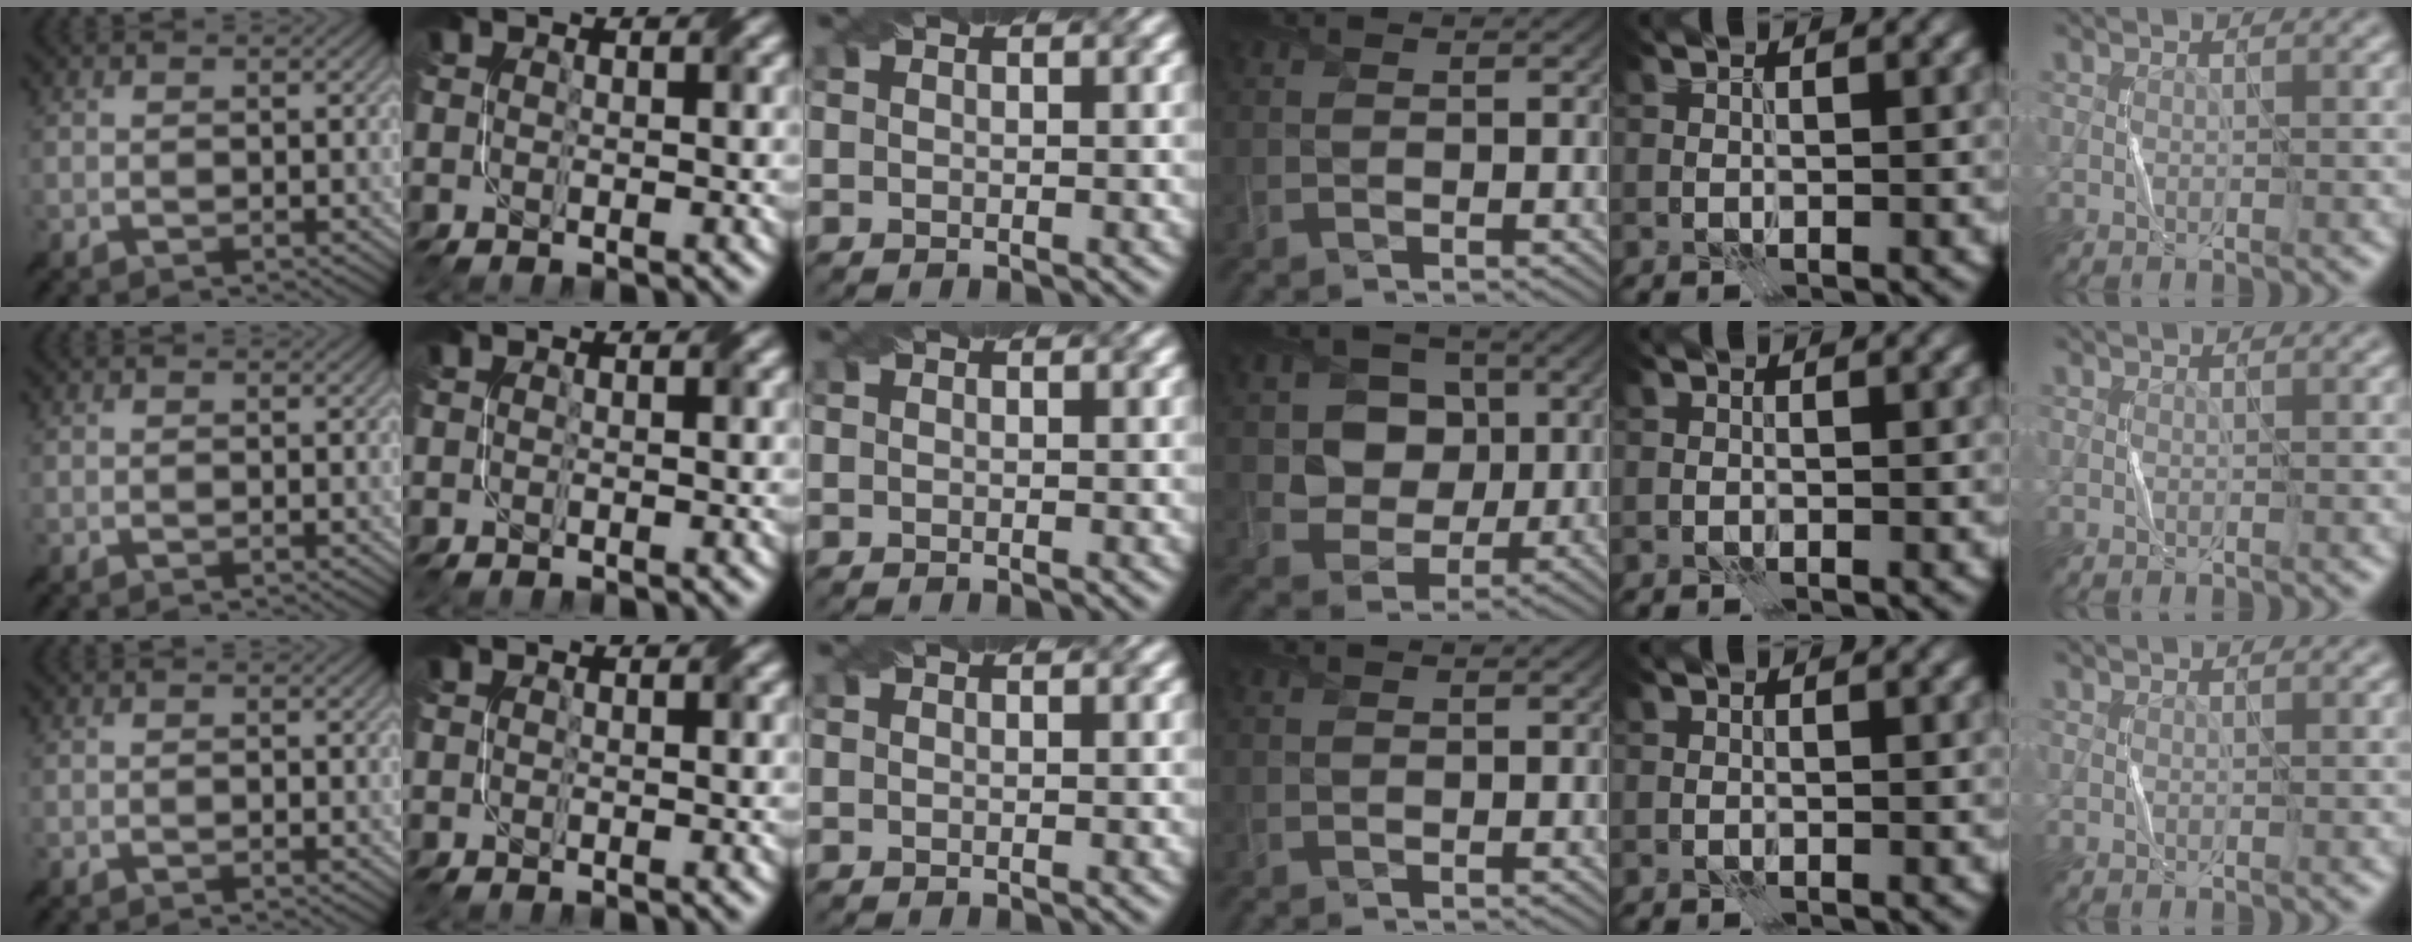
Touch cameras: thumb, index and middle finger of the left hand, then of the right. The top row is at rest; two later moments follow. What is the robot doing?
{"motion": "fold", "object": "bubble wrap"}